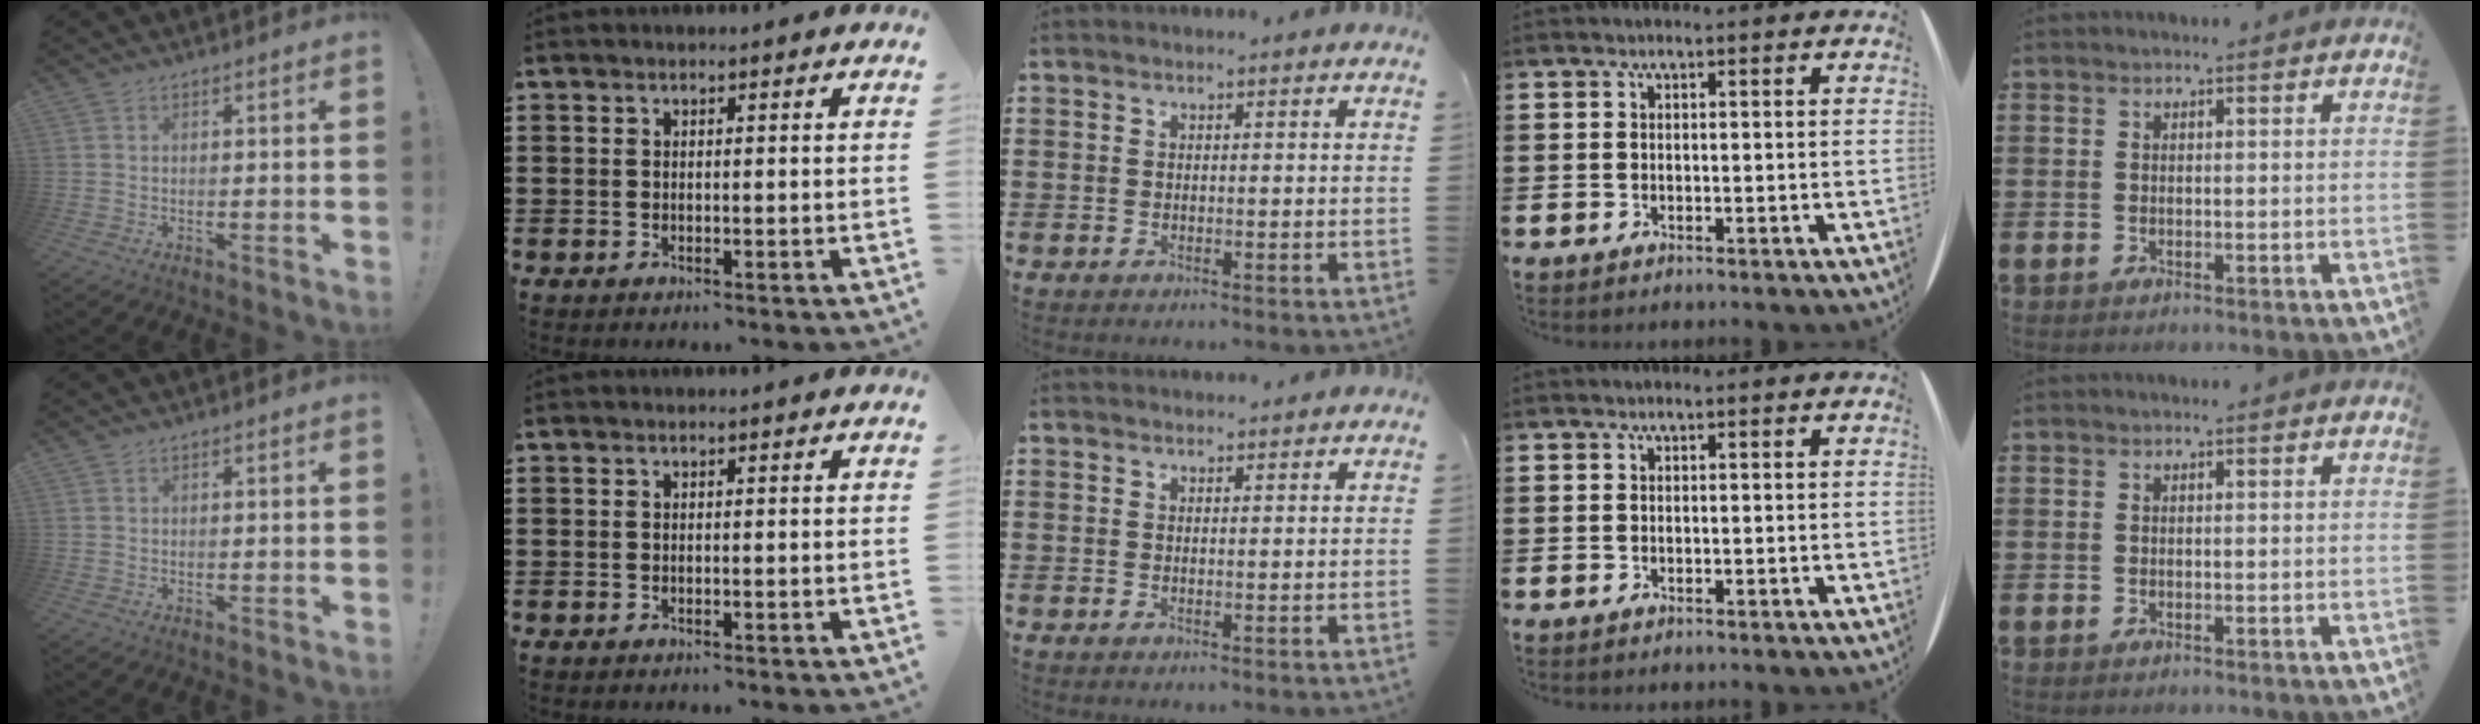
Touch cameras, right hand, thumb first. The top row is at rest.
{"middle": {"total": 0.9, "force": [0.9, 0.0, -0.1], "torque": [0.000, -0.002, 0.017]}}